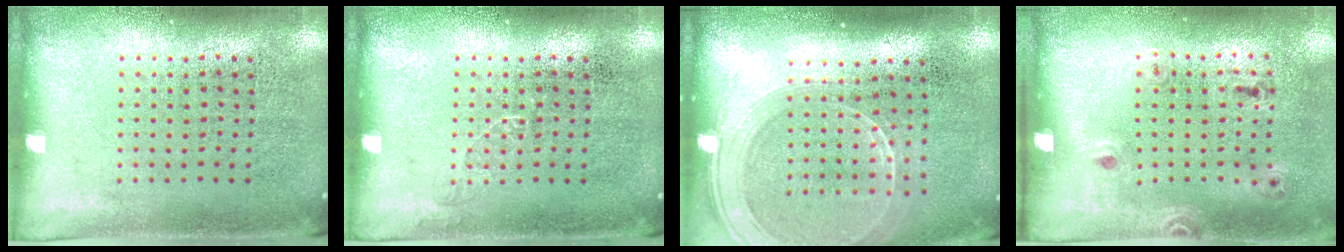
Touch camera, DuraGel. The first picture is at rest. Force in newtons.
{"total": 0.6, "press": 0.6, "slide": 0.0}
{"total": 2.0, "press": 1.8, "slide": 0.9}
{"total": 1.3, "press": 0.8, "slide": 1.1}